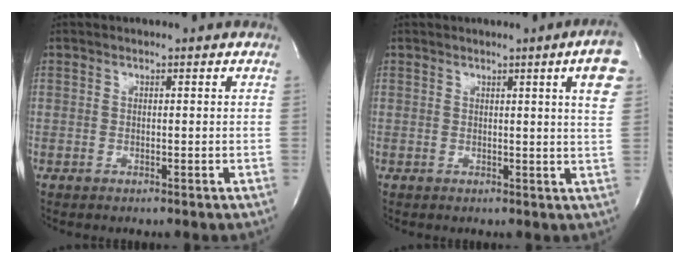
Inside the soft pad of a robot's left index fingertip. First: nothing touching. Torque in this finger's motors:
{"motor_torque": [0.54, -0.31, 0.12, 0.06]}